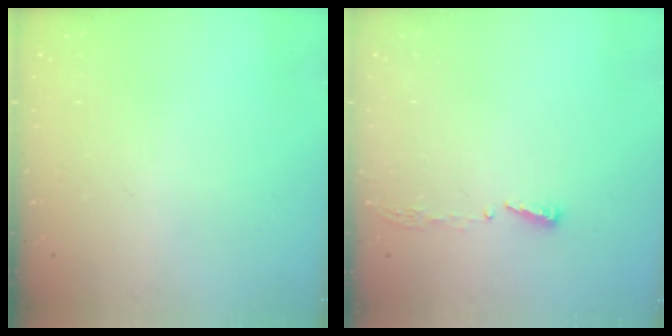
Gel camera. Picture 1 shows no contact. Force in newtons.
{"total": 3.8, "press": 3.8, "slide": 0.4}